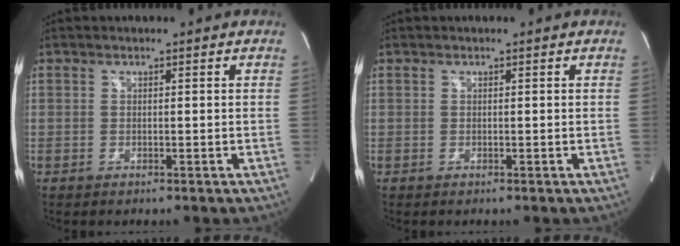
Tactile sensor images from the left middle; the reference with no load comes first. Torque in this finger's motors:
{"motor_torque": [-0.03, 0.01, 0.03, 0.01]}